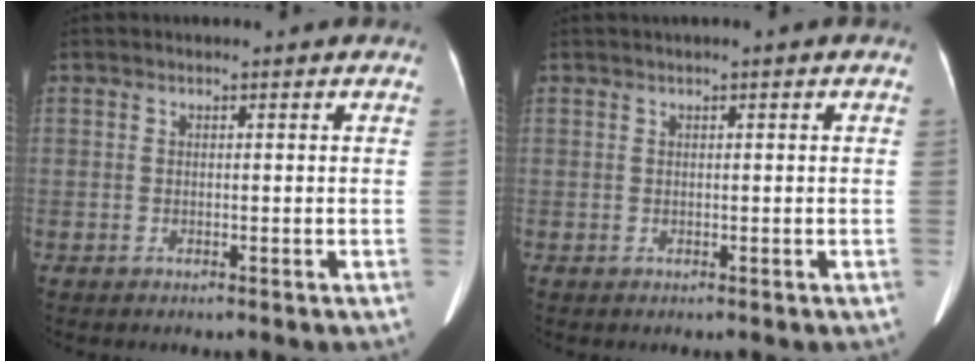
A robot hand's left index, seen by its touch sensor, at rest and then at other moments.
{"total": 0.5, "force": [0.1, -0.1, 0.5], "torque": [-0.014, 0.006, 0.005]}